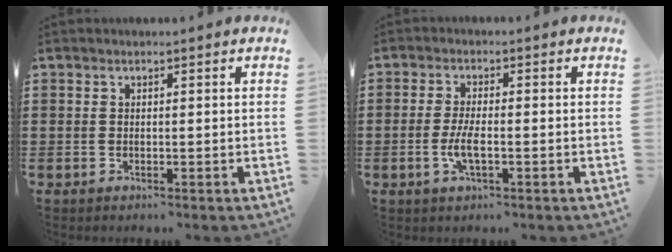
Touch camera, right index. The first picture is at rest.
{"total": 4.0, "force": [-1.1, 1.0, 3.7], "torque": [-0.076, -0.003, -0.024]}